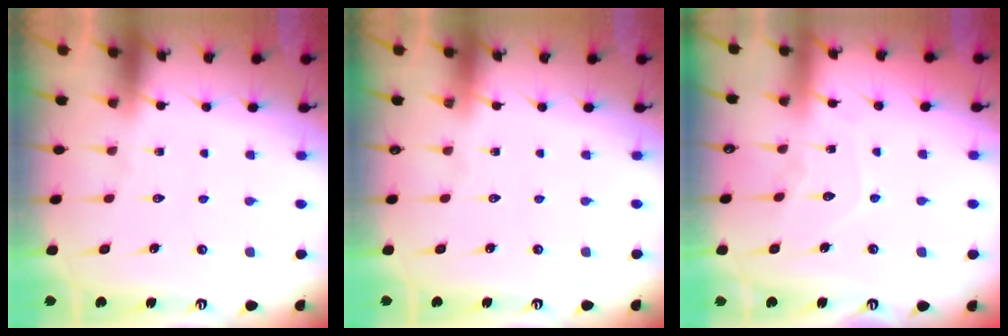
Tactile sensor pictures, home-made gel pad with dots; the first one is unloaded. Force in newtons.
{"total": 0.0}
{"total": 6.1, "press": 6.1, "slide": 0.6}